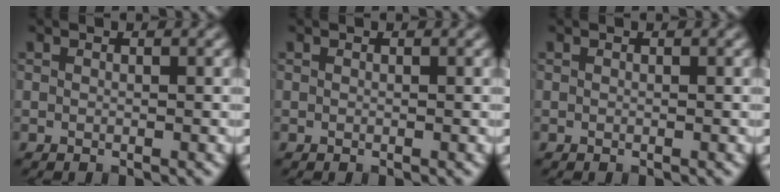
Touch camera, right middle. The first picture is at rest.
{"total": 0.0}
{"total": 0.0}